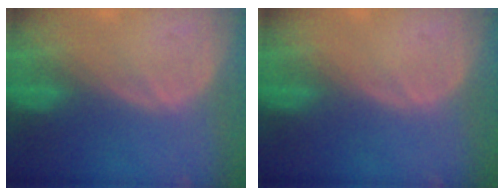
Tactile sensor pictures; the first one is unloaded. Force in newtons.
{"total": 0.0}